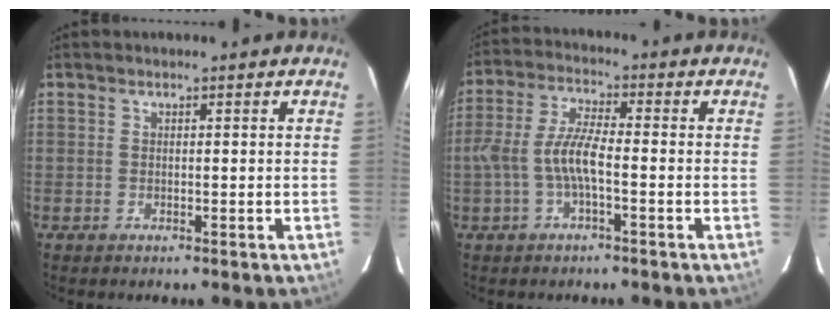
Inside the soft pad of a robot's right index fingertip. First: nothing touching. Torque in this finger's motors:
{"motor_torque": [1.51, -0.25, 0.78, 0.20]}